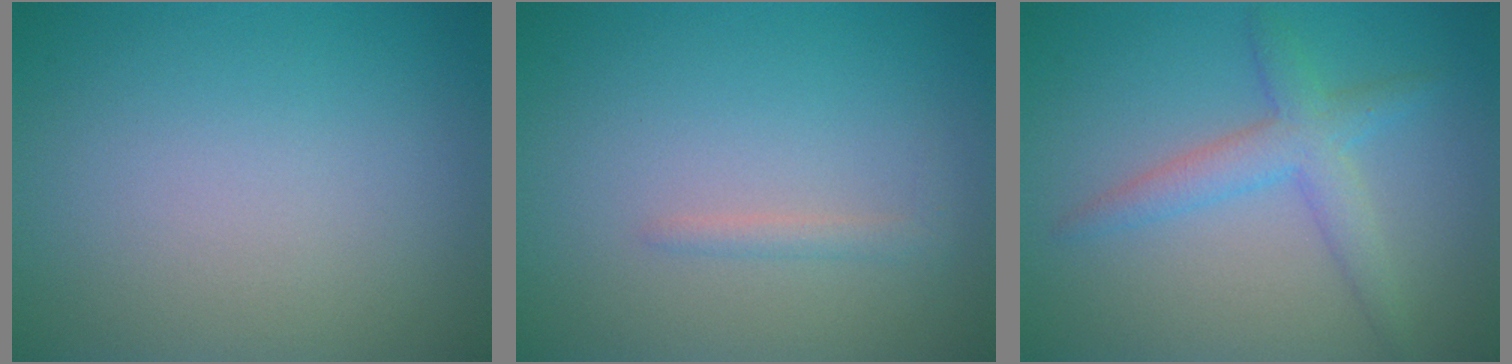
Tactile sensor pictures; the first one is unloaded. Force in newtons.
{"total": 0.9, "press": 0.9, "slide": 0.1}
{"total": 3.2, "press": 3.2, "slide": 0.1}